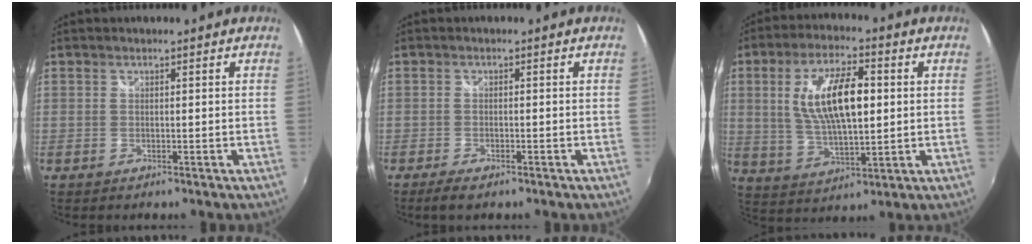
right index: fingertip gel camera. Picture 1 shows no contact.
{"total": 3.1, "force": [-2.3, 0.7, 1.9], "torque": [-0.044, -0.011, -0.042]}
{"total": 13.5, "force": [2.3, 5.2, 12.3], "torque": [-0.230, 0.005, 0.047]}